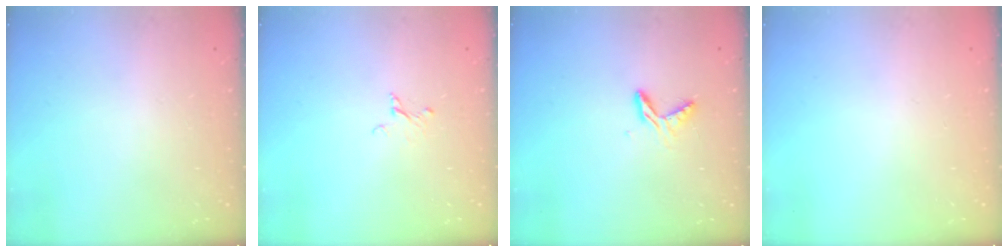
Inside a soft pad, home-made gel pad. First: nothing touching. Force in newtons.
{"total": 2.2, "press": 2.2, "slide": 0.1}
{"total": 6.4, "press": 6.4, "slide": 0.4}
{"total": 0.0}